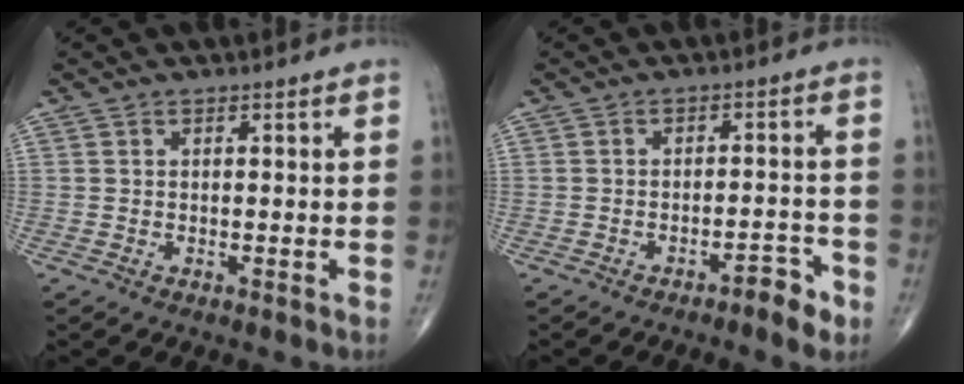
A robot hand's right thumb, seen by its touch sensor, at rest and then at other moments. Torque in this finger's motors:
{"motor_torque": [0.66, 0.92, -0.04, -0.17, 0.13]}